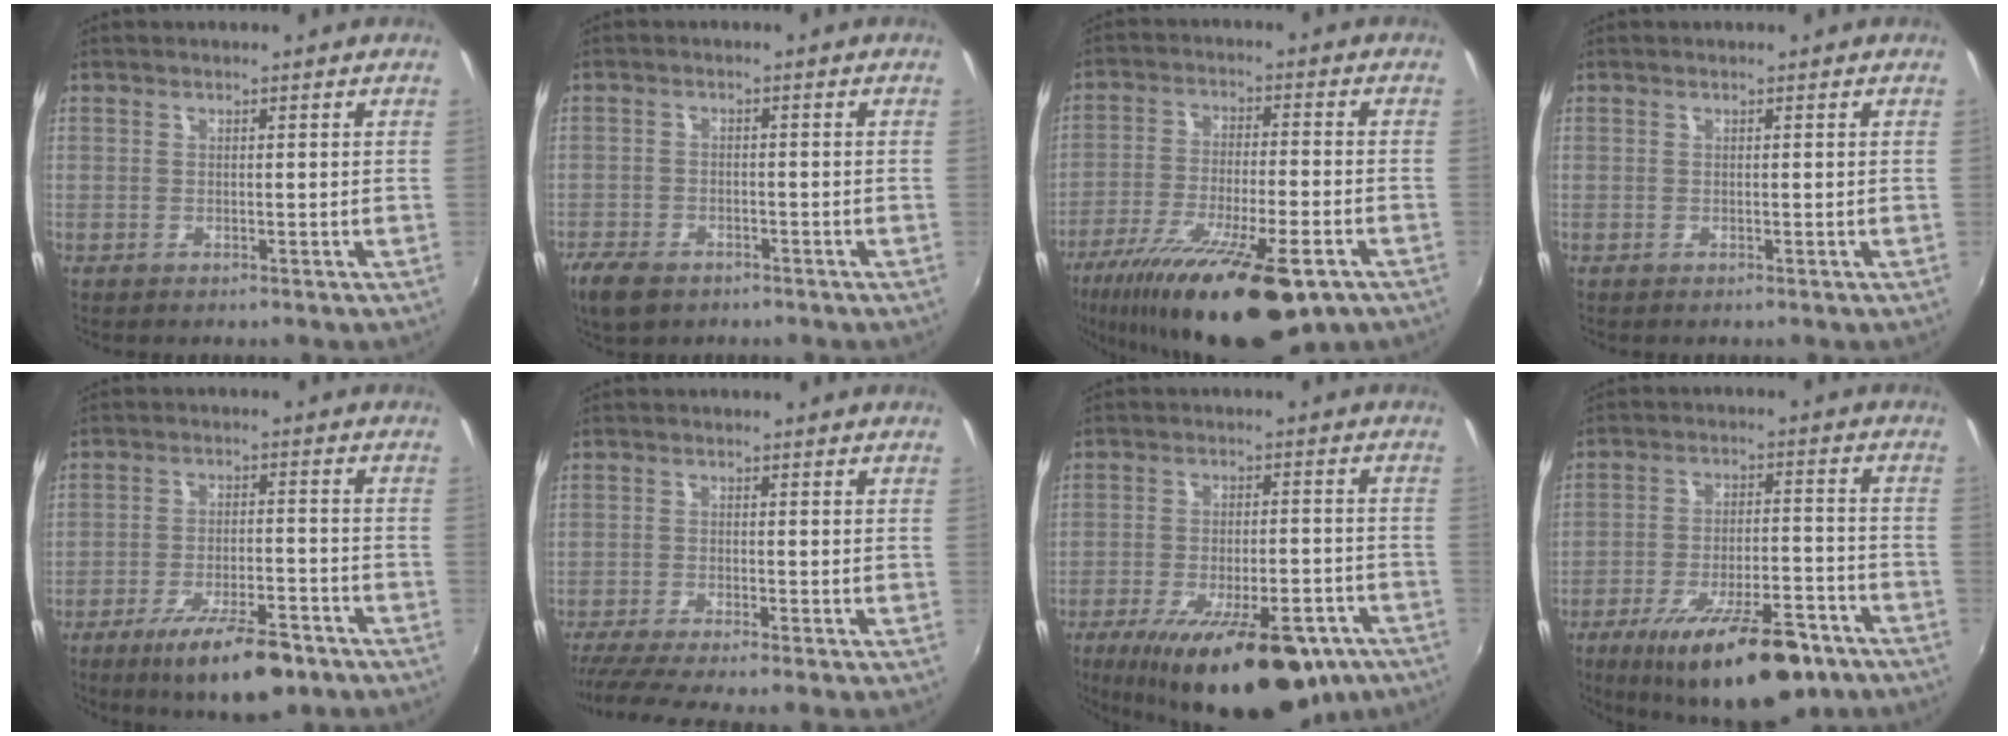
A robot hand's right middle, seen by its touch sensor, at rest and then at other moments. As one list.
[{"total": 6.9, "force": [-4.9, 3.5, 3.3], "torque": [-0.094, -0.015, -0.089]}, {"total": 22.1, "force": [-14.3, 5.7, 15.8], "torque": [-0.289, -0.056, -0.228]}, {"total": 0.0}, {"total": 12.0, "force": [-8.1, 3.3, 8.2], "torque": [-0.153, -0.015, -0.125]}, {"total": 6.9, "force": [-5.8, -1.0, 3.6], "torque": [-0.085, -0.028, -0.103]}, {"total": 21.6, "force": [-14.2, 7.7, 14.3], "torque": [-0.241, -0.037, -0.193]}, {"total": 19.4, "force": [-12.9, 6.0, 13.2], "torque": [-0.218, -0.022, -0.184]}]